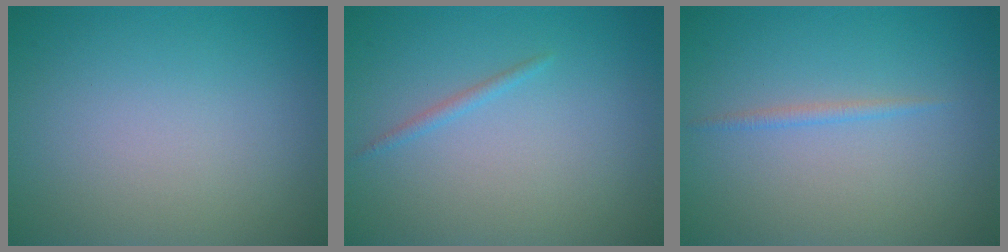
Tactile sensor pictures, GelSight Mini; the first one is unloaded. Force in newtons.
{"total": 0.8, "press": 0.8, "slide": 0.0}
{"total": 0.8, "press": 0.8, "slide": 0.0}